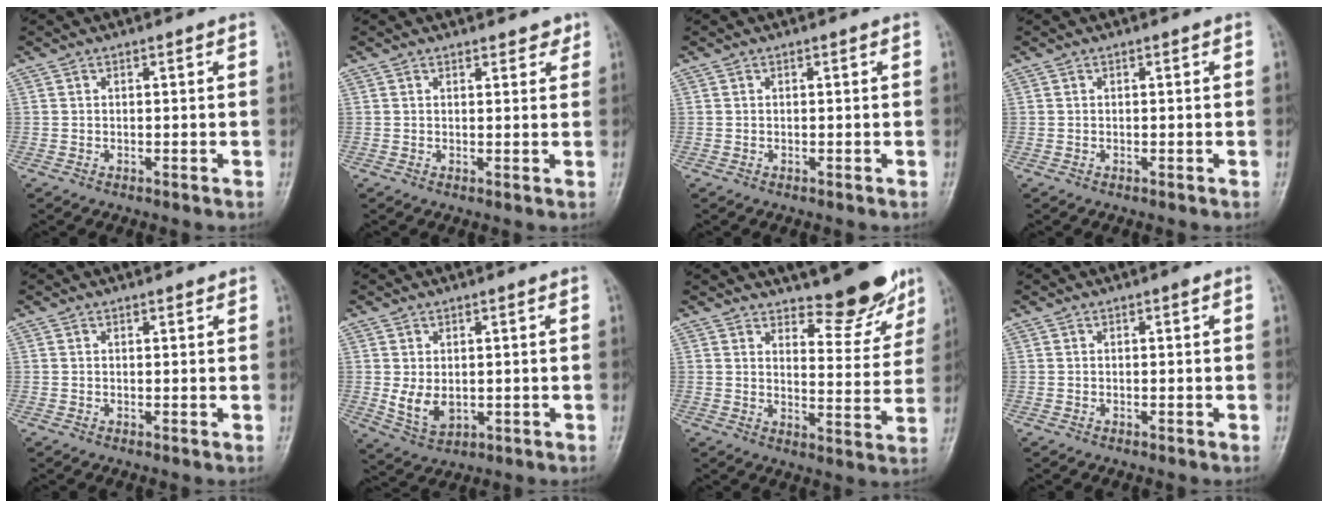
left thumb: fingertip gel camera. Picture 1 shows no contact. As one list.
[{"total": 2.4, "force": [1.9, 1.1, 0.9], "torque": [0.006, -0.010, 0.020]}, {"total": 0.0}, {"total": 0.0}, {"total": 1.0, "force": [0.8, 0.4, 0.4], "torque": [-0.006, -0.005, 0.010]}, {"total": 5.8, "force": [0.6, 3.8, 4.3], "torque": [-0.068, -0.016, 0.025]}, {"total": 10.5, "force": [8.7, 3.5, 4.8], "torque": [-0.034, -0.073, 0.123]}, {"total": 0.6, "force": [0.3, 0.2, 0.5], "torque": [-0.008, 0.000, 0.001]}]